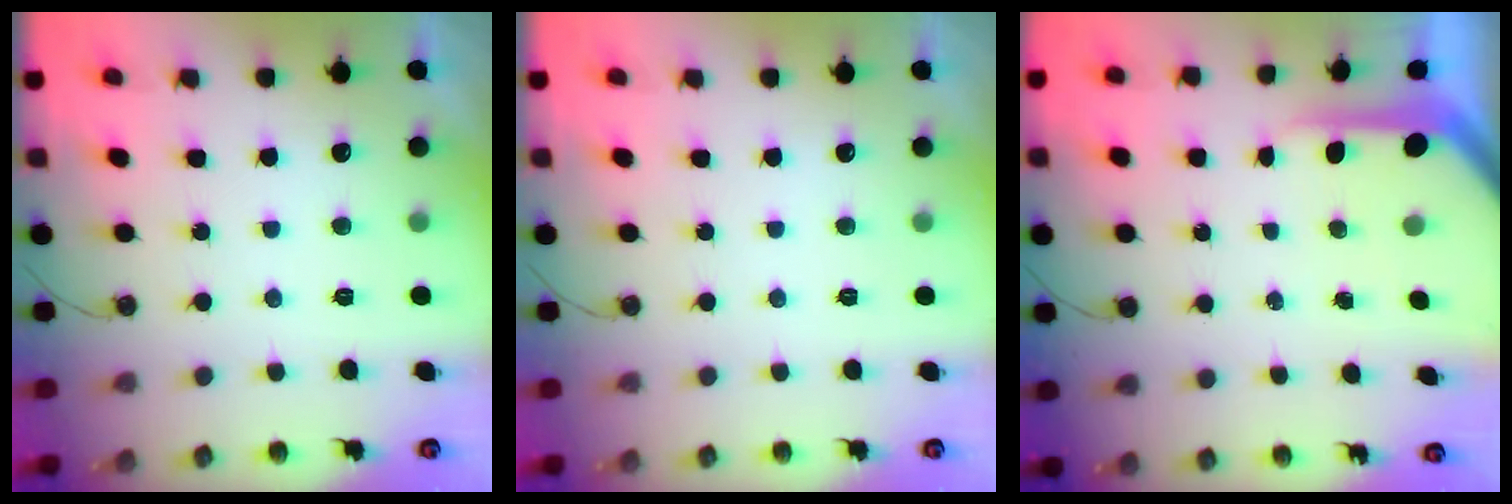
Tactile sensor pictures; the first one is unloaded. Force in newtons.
{"total": 0.0}
{"total": 7.2, "press": 7.2, "slide": 0.7}